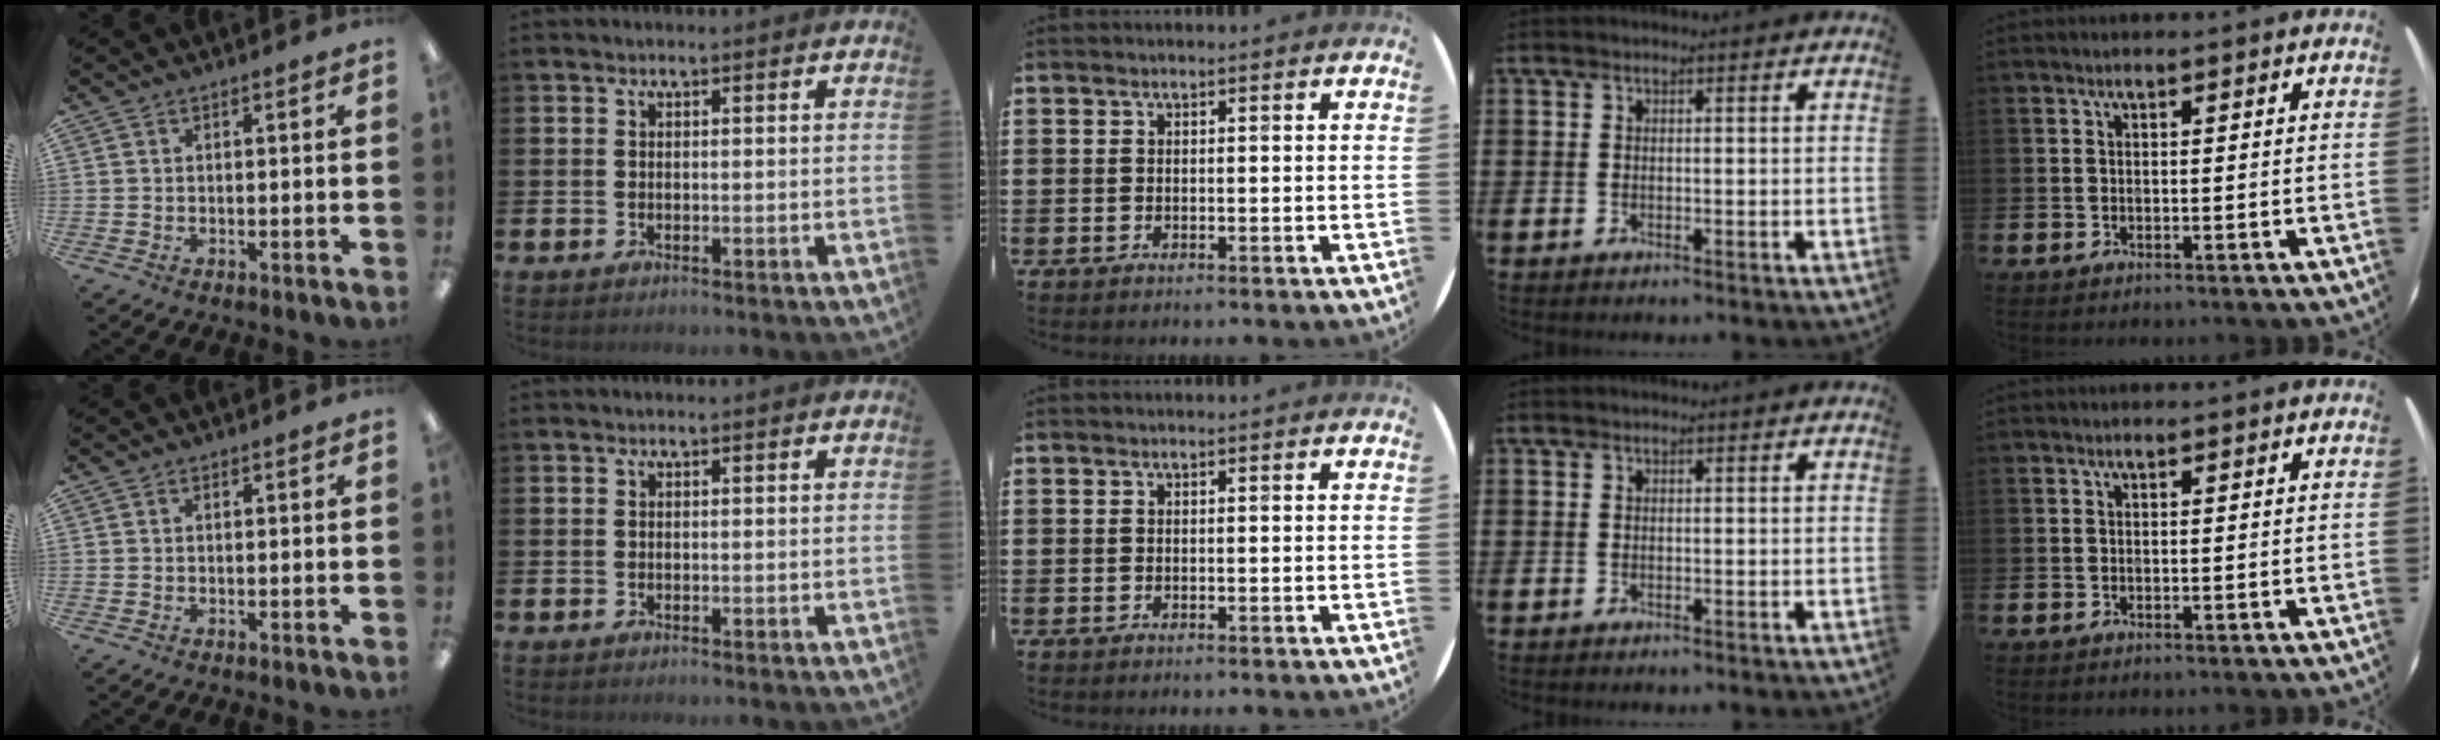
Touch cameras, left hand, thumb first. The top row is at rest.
{}